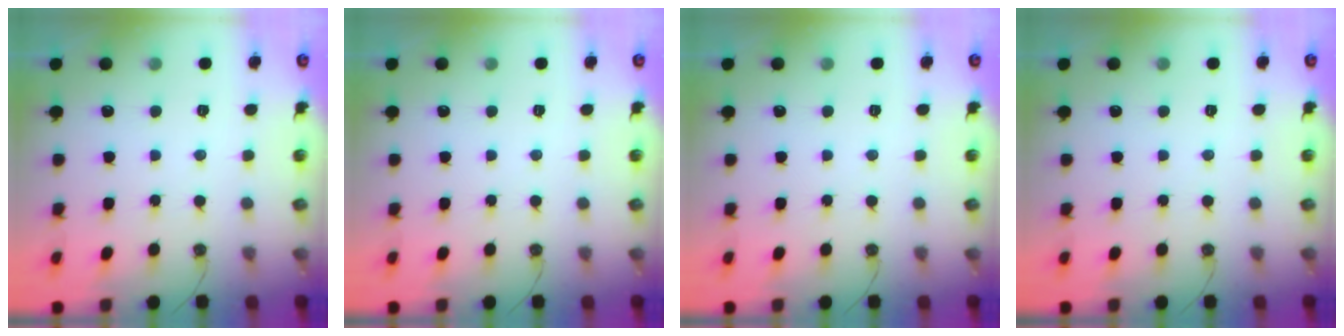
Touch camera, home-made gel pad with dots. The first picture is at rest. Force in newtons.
{"total": 0.0}
{"total": 0.0}
{"total": 0.0}